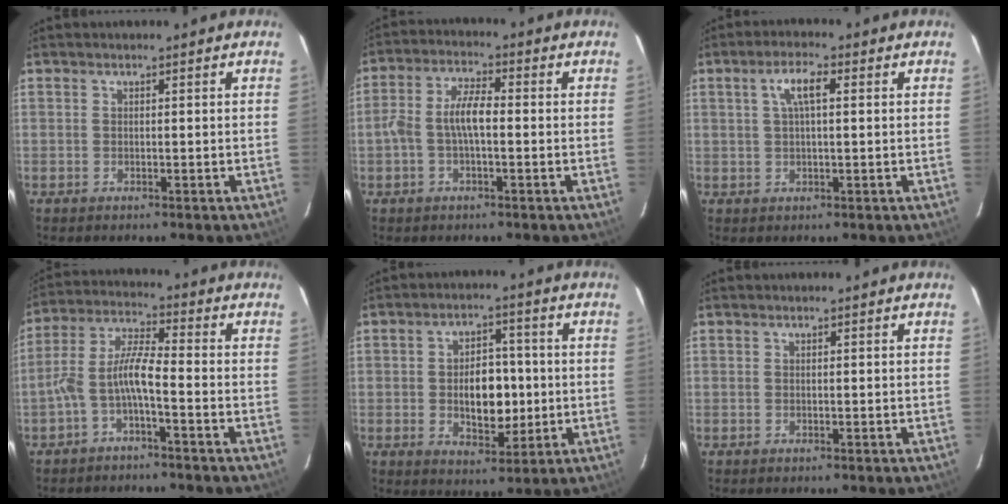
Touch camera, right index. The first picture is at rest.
{"total": 5.8, "force": [-0.9, 2.1, 5.4], "torque": [-0.112, 0.016, -0.019]}
{"total": 4.6, "force": [1.3, 1.3, 4.2], "torque": [-0.082, 0.011, 0.026]}
{"total": 6.8, "force": [-3.0, 1.2, 5.9], "torque": [-0.139, 0.018, -0.058]}
{"total": 9.3, "force": [-0.7, 5.5, 7.4], "torque": [-0.126, 0.010, -0.001]}
{"total": 0.0}